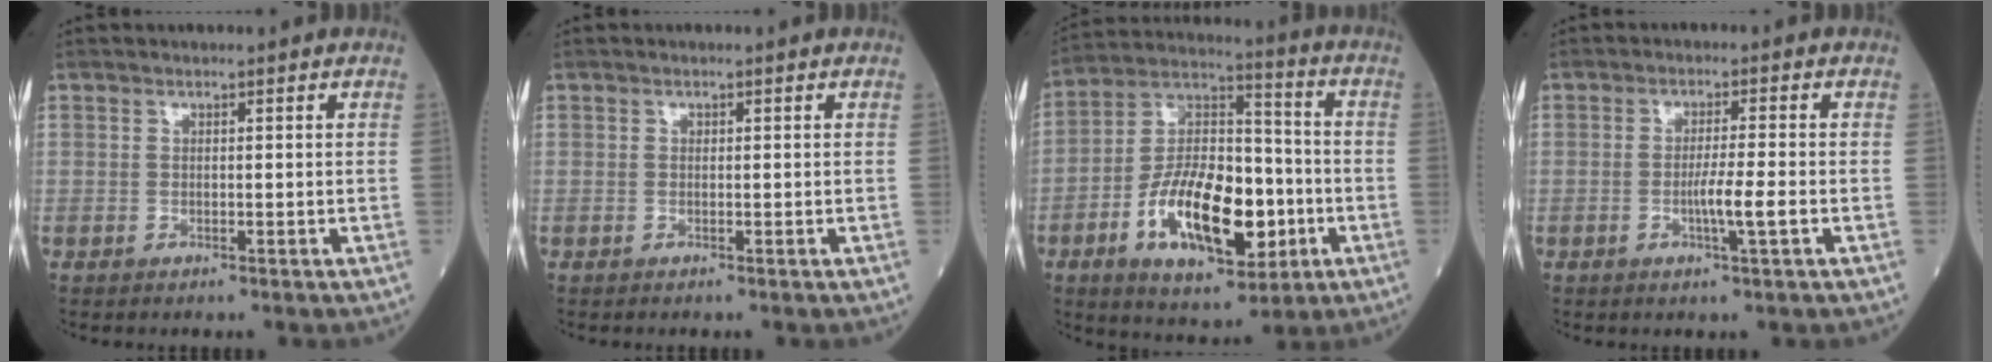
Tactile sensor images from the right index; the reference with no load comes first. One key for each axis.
{"total": 0.0}
{"total": 18.1, "fx": -5.3, "fy": 7.7, "fz": 15.5, "tx": -0.288, "ty": 0.010, "tz": -0.080}
{"total": 4.1, "fx": -1.2, "fy": -0.5, "fz": 3.9, "tx": -0.070, "ty": -0.005, "tz": -0.023}